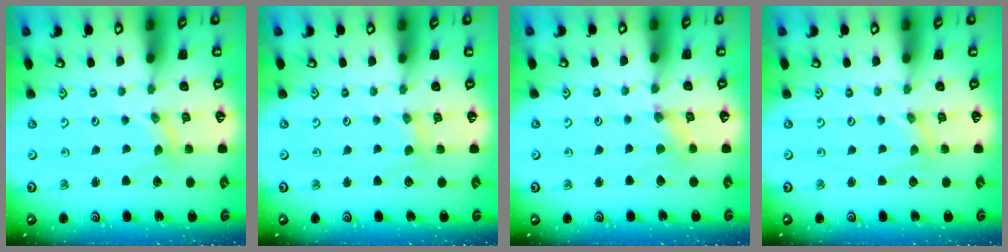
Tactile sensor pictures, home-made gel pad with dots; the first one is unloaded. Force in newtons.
{"total": 1.7, "press": 1.7, "slide": 0.3}
{"total": 1.2, "press": 1.1, "slide": 0.3}
{"total": 0.0}